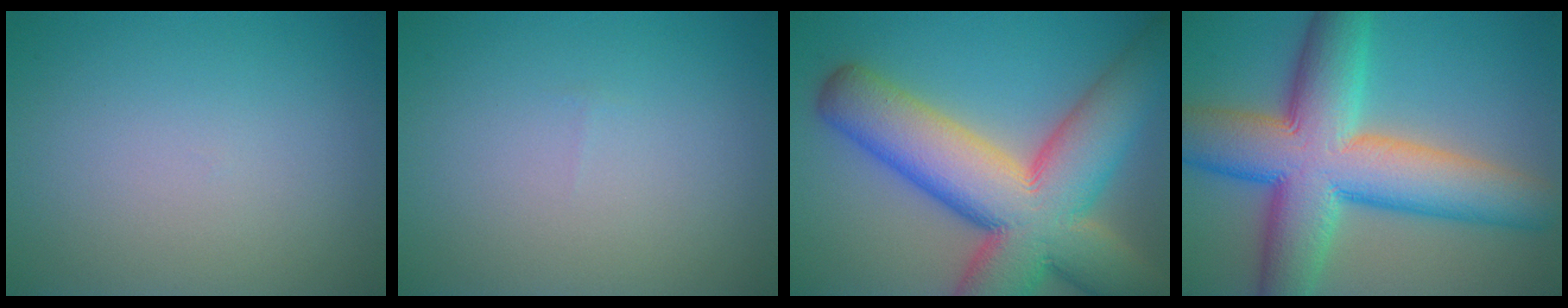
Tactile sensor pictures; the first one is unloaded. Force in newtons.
{"total": 0.0}
{"total": 15.7, "press": 15.7, "slide": 1.1}
{"total": 13.4, "press": 13.4, "slide": 0.5}